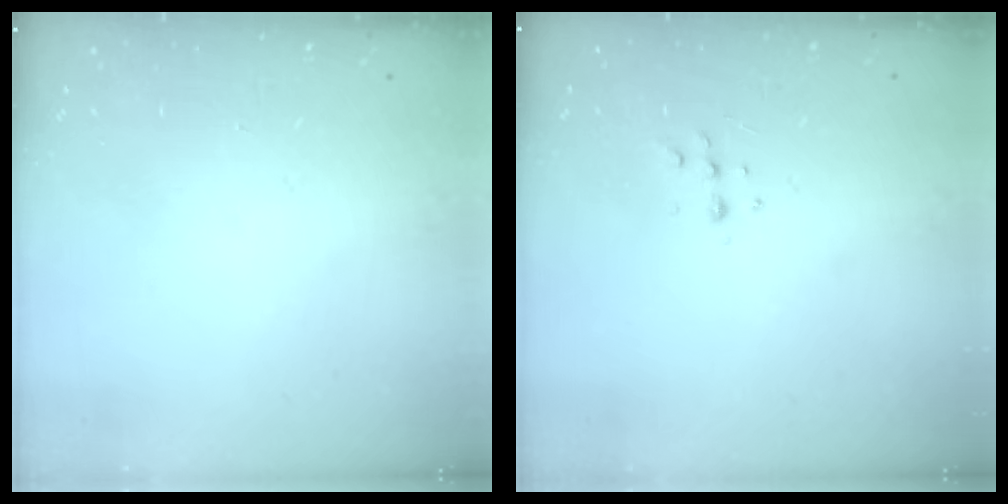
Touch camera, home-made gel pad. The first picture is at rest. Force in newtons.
{"total": 5.6, "press": 5.6, "slide": 0.7}